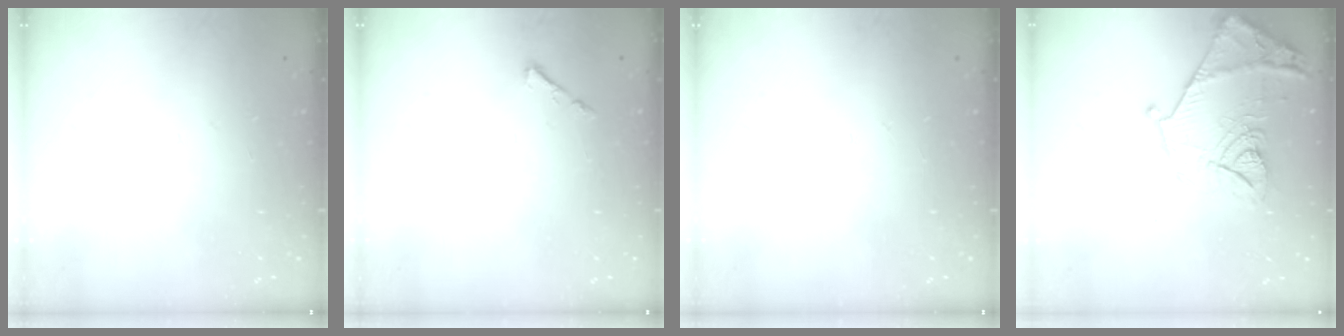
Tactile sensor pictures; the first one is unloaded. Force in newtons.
{"total": 3.2, "press": 3.1, "slide": 0.5}
{"total": 0.0}
{"total": 16.5, "press": 16.4, "slide": 1.4}